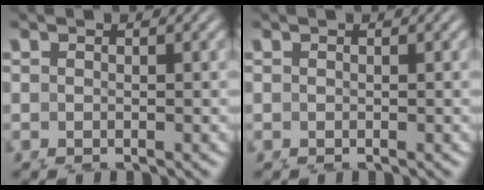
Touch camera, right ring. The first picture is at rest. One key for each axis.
{"total": 0.0}